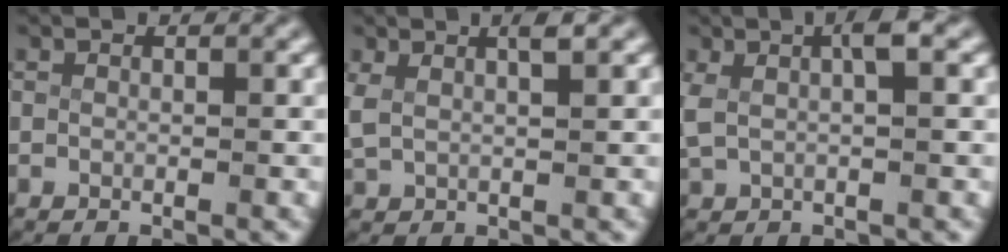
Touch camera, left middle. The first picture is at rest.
{"total": 3.8, "force": [1.8, 1.9, 2.8], "torque": [-0.059, 0.003, 0.035]}
{"total": 3.7, "force": [1.3, 1.8, 3.0], "torque": [-0.062, 0.009, 0.023]}